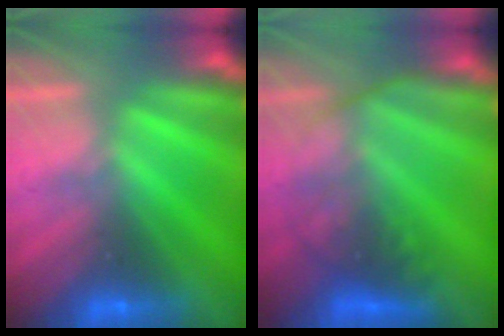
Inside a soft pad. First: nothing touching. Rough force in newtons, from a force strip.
{"total": 9.4}